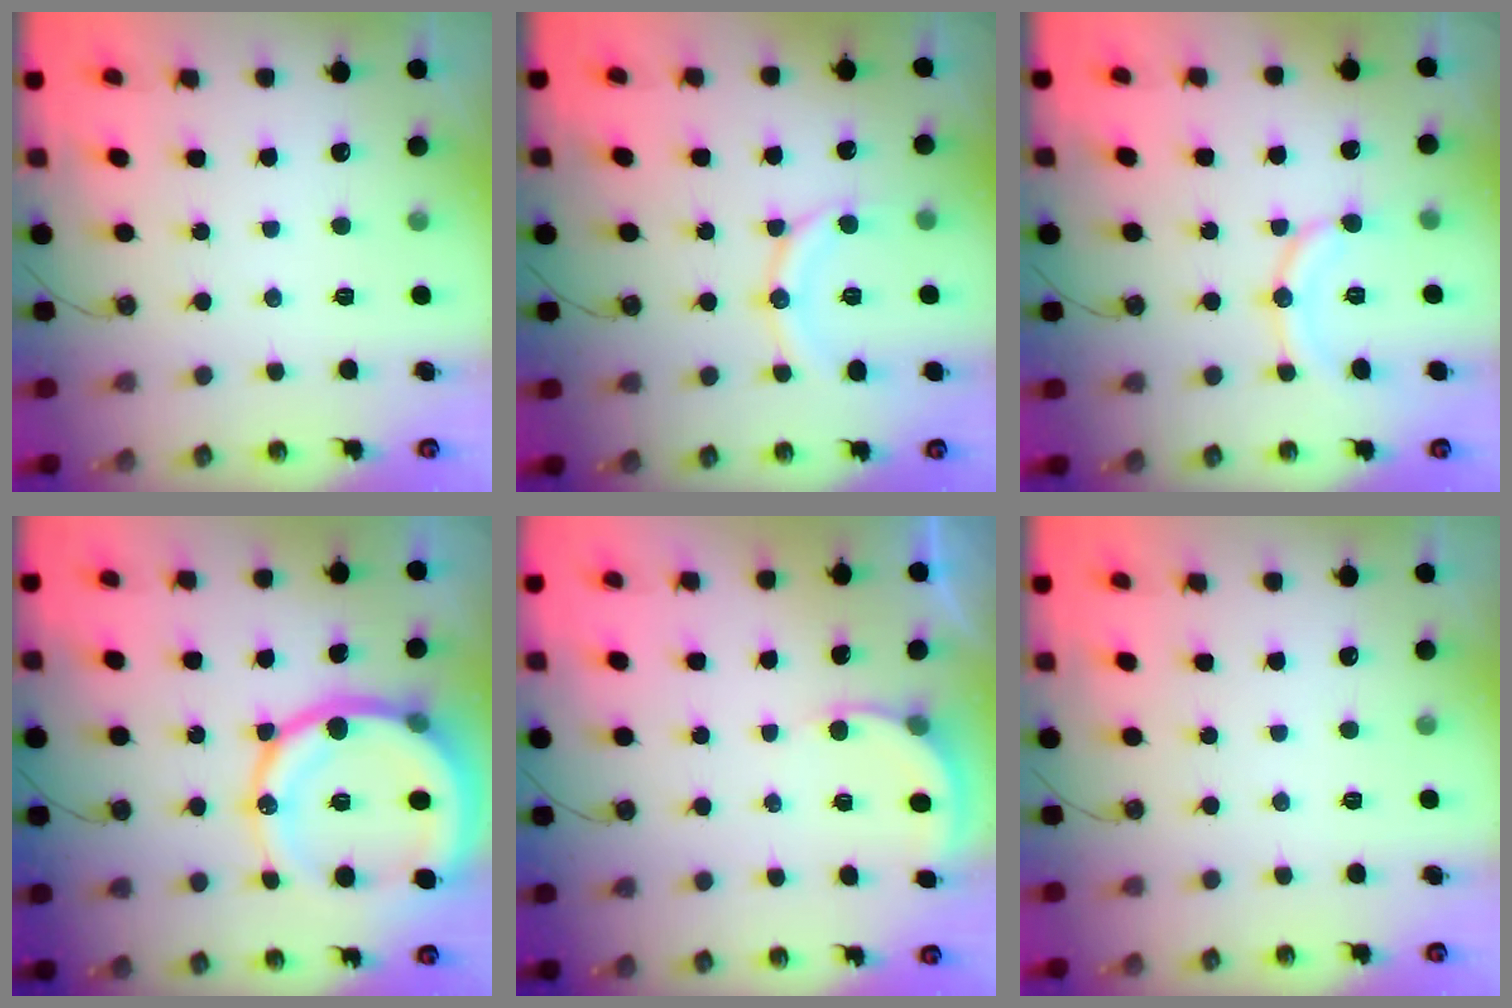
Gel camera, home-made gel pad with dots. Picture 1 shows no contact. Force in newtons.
{"total": 11.9, "press": 11.8, "slide": 0.9}
{"total": 10.3, "press": 10.3, "slide": 0.4}
{"total": 23.7, "press": 23.4, "slide": 3.8}
{"total": 4.0, "press": 4.0, "slide": 0.3}
{"total": 0.0}